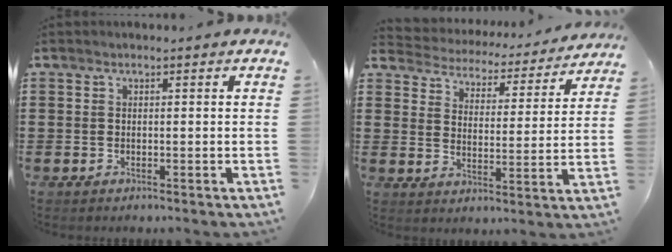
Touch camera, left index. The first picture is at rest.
{"total": 3.4, "force": [3.4, 0.3, -0.3], "torque": [-0.021, -0.035, 0.051]}